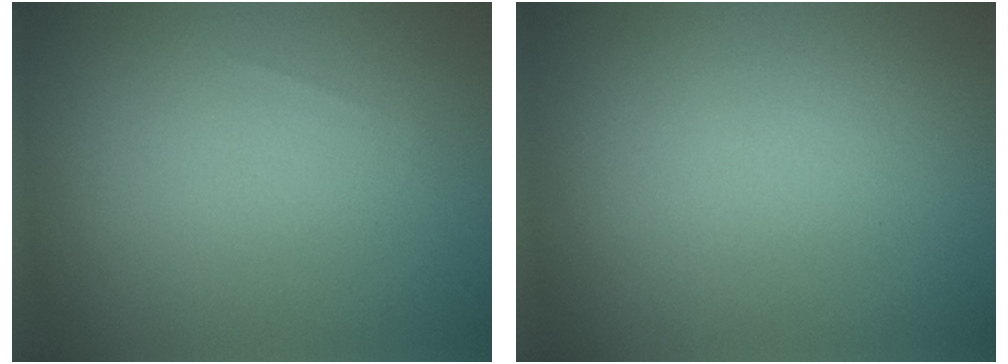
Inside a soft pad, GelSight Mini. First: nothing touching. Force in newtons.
{"total": 0.0}